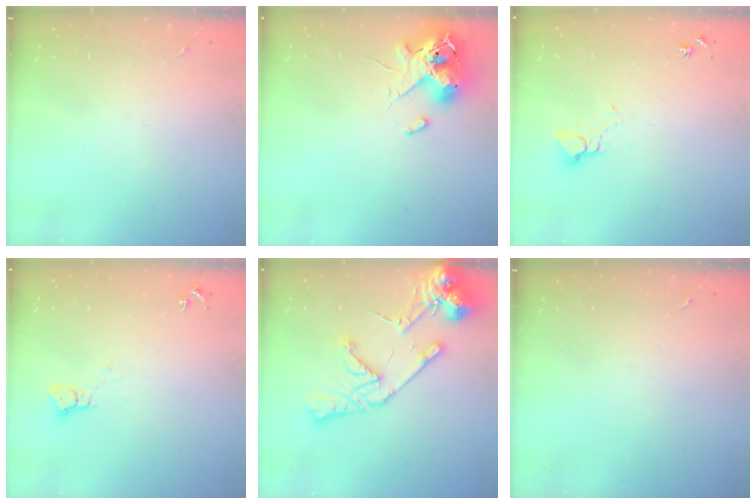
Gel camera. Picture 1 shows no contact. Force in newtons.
{"total": 12.5, "press": 12.3, "slide": 2.0}
{"total": 5.1, "press": 5.1, "slide": 0.4}
{"total": 2.1, "press": 2.1, "slide": 0.2}
{"total": 16.2, "press": 16.0, "slide": 2.5}
{"total": 0.0}